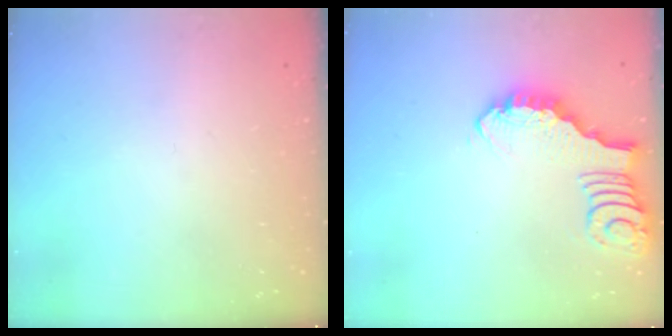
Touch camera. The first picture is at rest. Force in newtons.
{"total": 2.9, "press": 2.9, "slide": 0.2}